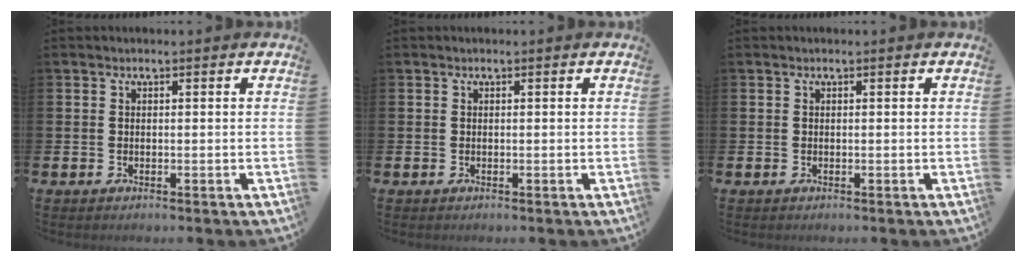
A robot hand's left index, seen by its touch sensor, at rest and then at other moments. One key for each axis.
{"total": 0.0}
{"total": 0.0}